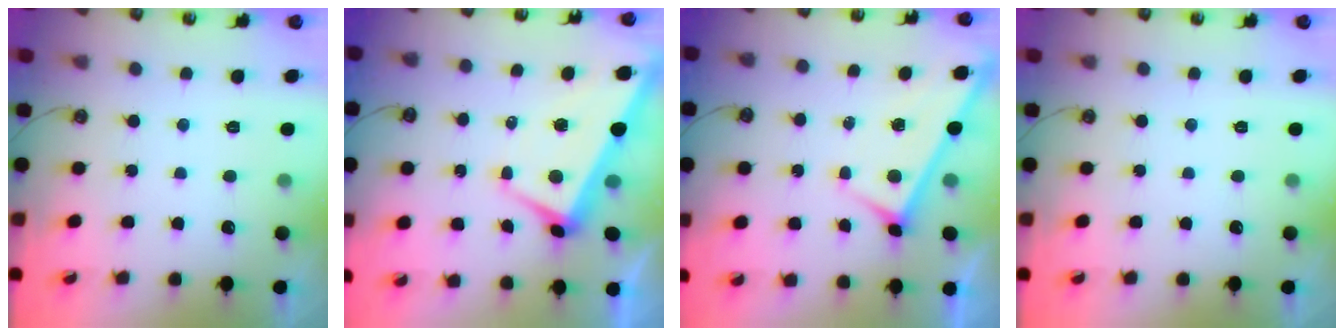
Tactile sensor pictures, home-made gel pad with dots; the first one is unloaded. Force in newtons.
{"total": 1.1, "press": 0.5, "slide": 1.0}
{"total": 2.9, "press": 2.9, "slide": 0.3}
{"total": 0.0}